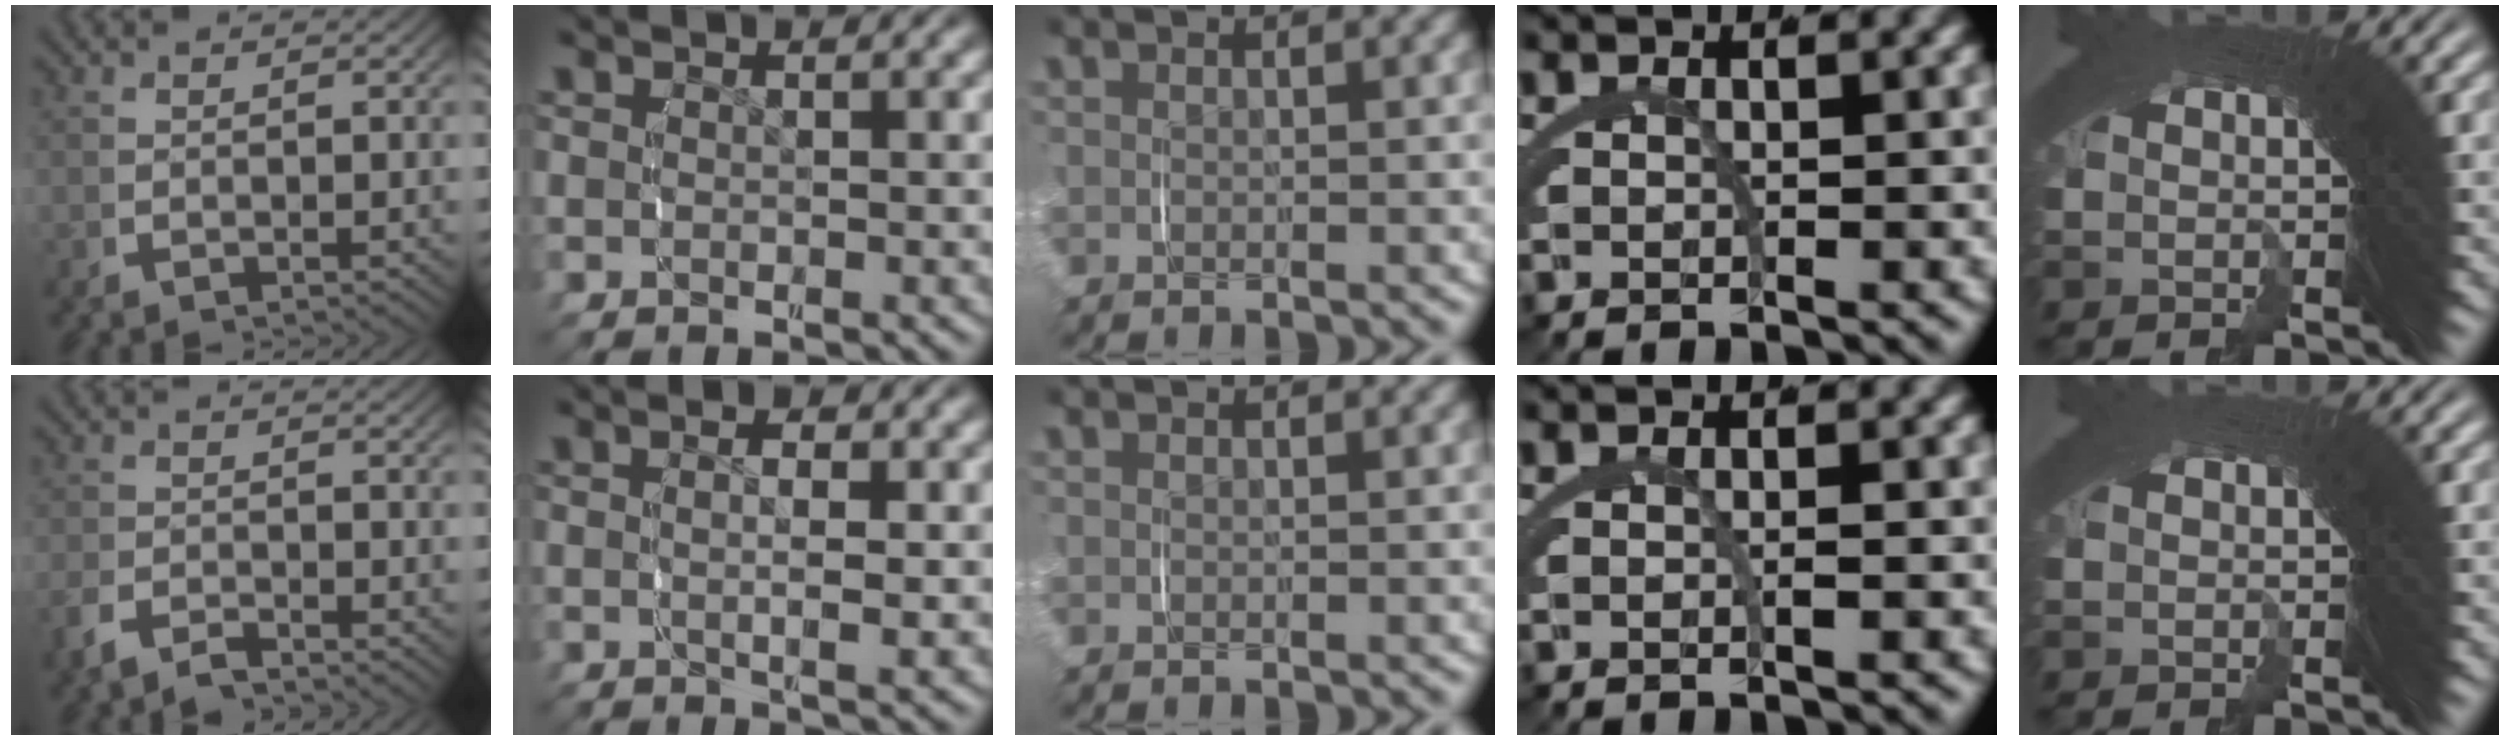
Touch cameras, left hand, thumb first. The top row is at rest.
{"thumb": {"total": 2.0, "force": [-1.8, 0.7, 0.7], "torque": [-0.014, -0.008, -0.035]}, "index": {"total": 2.6, "force": [0.3, 0.3, 2.6], "torque": [-0.032, -0.003, 0.005]}, "ring": {"total": 0.5, "force": [-0.2, 0.0, 0.5], "torque": [-0.007, 0.002, -0.005]}, "little": {"total": 0.5, "force": [-0.5, -0.2, -0.2], "torque": [0.007, 0.000, -0.010]}}